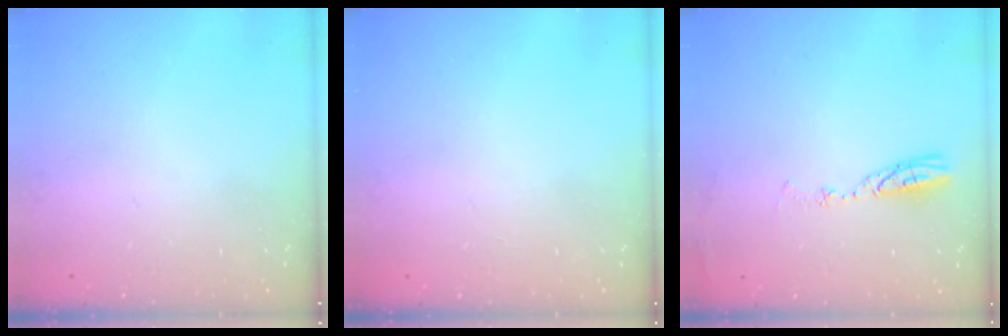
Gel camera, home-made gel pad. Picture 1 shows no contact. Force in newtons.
{"total": 0.0}
{"total": 5.0, "press": 5.0, "slide": 0.6}